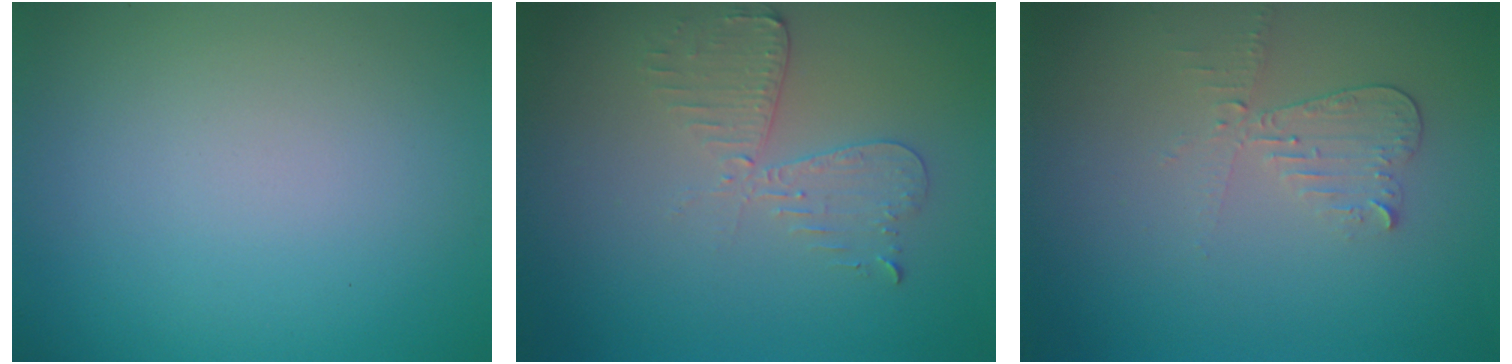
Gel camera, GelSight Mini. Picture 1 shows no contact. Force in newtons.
{"total": 2.7, "press": 2.4, "slide": 1.1}
{"total": 2.1, "press": 2.1, "slide": 0.4}